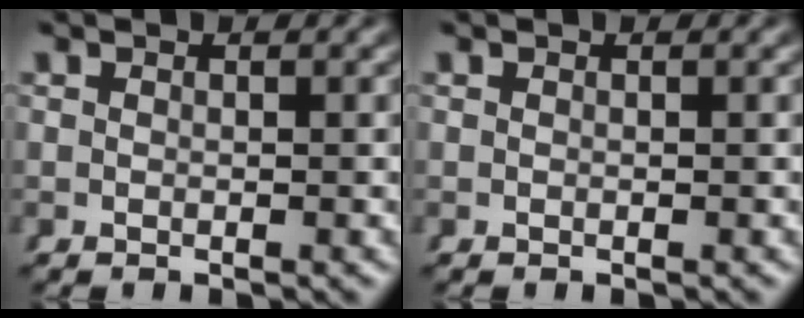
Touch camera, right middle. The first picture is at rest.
{"total": 0.0}